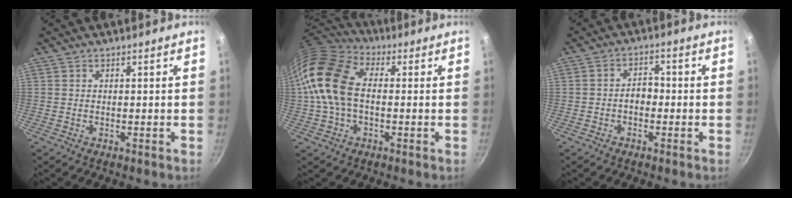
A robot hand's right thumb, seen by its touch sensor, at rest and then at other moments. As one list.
[{"total": 15.5, "force": [0.2, 10.2, 11.7], "torque": [-0.213, 0.031, -0.012]}, {"total": 3.4, "force": [-1.0, 2.4, 2.3], "torque": [-0.018, 0.019, -0.021]}]